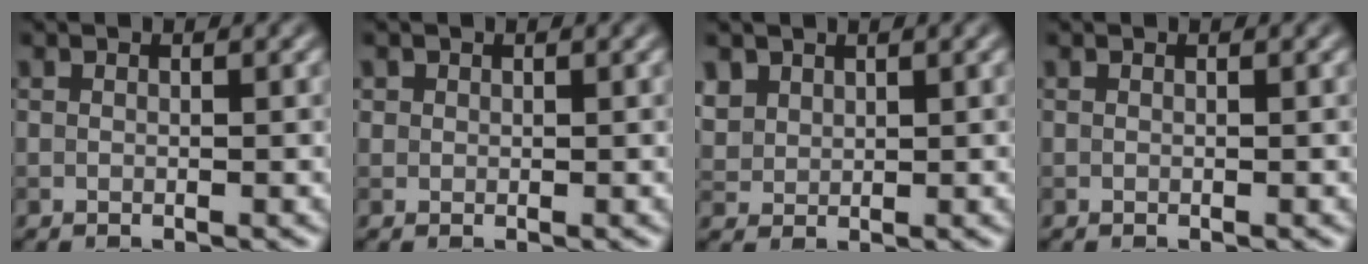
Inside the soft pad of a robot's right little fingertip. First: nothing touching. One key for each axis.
{"total": 0.6, "fx": 0.2, "fy": 0.6, "fz": 0.0, "tx": 0.006, "ty": -0.003, "tz": 0.005}
{"total": 2.2, "fx": 1.3, "fy": 1.6, "fz": 0.6, "tx": -0.024, "ty": -0.006, "tz": 0.039}
{"total": 0.0}